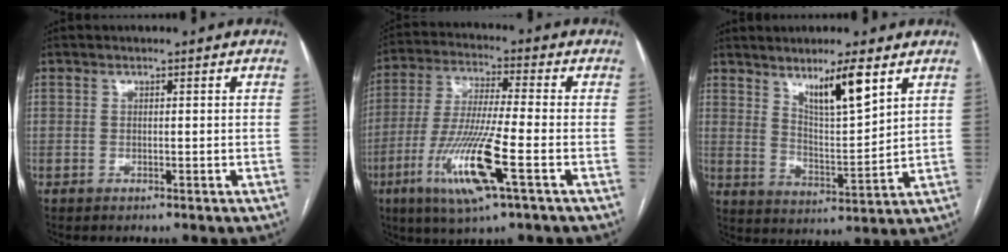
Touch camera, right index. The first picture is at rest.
{"total": 14.0, "force": [-5.5, 0.4, 12.9], "torque": [-0.270, -0.023, -0.103]}
{"total": 8.7, "force": [5.5, 0.8, 6.7], "torque": [-0.120, -0.010, 0.101]}